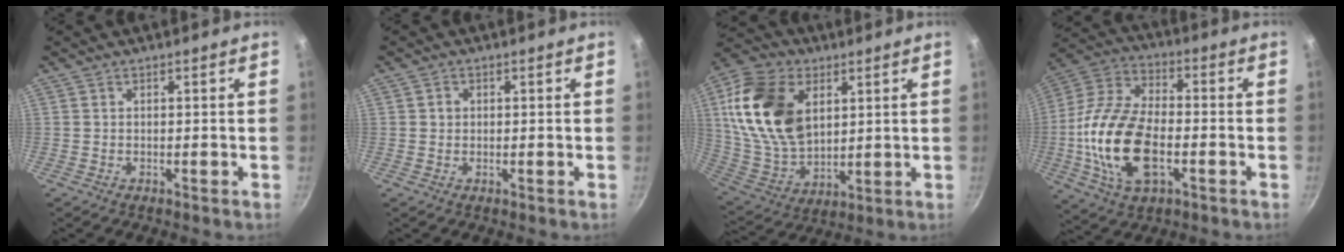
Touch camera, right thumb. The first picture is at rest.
{"total": 1.5, "force": [0.2, 1.4, 0.6], "torque": [-0.005, 0.004, 0.001]}
{"total": 21.2, "force": [5.9, 14.0, 14.8], "torque": [-0.259, -0.014, 0.117]}
{"total": 19.9, "force": [-4.0, 10.8, 16.2], "torque": [-0.311, 0.025, -0.084]}